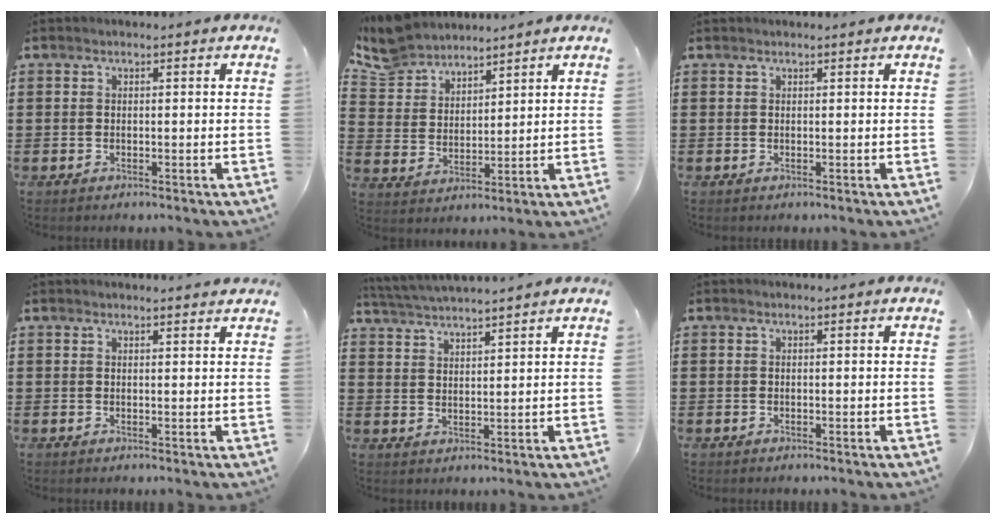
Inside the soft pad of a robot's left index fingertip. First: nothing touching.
{"total": 6.8, "force": [6.3, 2.3, 1.1], "torque": [-0.054, -0.019, 0.119]}
{"total": 0.0}
{"total": 1.2, "force": [1.2, 0.0, 0.2], "torque": [-0.006, -0.001, 0.024]}
{"total": 3.5, "force": [3.4, -0.5, 0.4], "torque": [-0.021, -0.014, 0.060]}
{"total": 0.0}